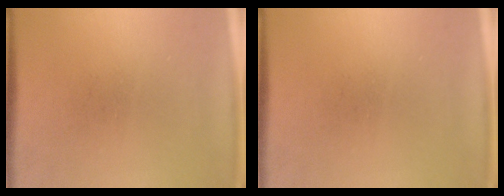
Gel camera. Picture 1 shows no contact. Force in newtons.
{"total": 0.0}